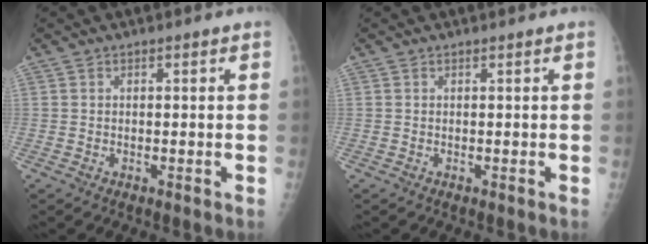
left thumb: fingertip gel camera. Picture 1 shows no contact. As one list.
[{"total": 0.0}]